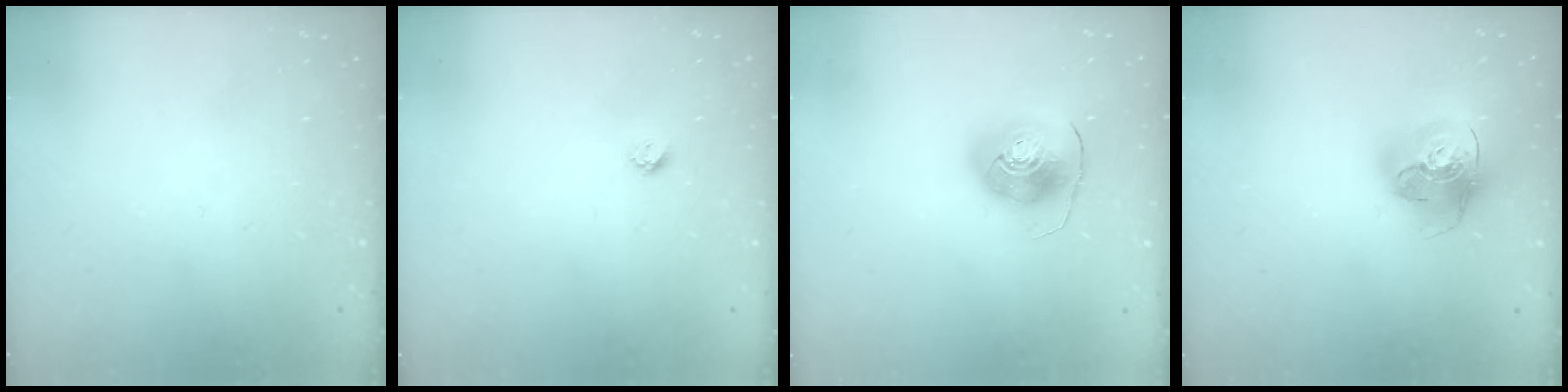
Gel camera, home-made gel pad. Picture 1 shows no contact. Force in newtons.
{"total": 4.1, "press": 4.1, "slide": 0.5}
{"total": 10.2, "press": 10.1, "slide": 1.5}
{"total": 18.6, "press": 18.5, "slide": 2.0}